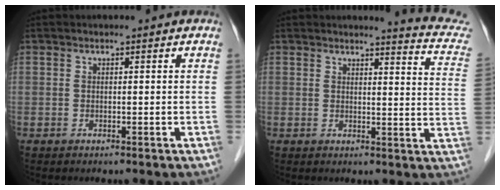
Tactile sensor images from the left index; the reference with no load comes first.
{"total": 8.9, "force": [8.7, -0.1, 2.0], "torque": [-0.015, -0.061, 0.070]}